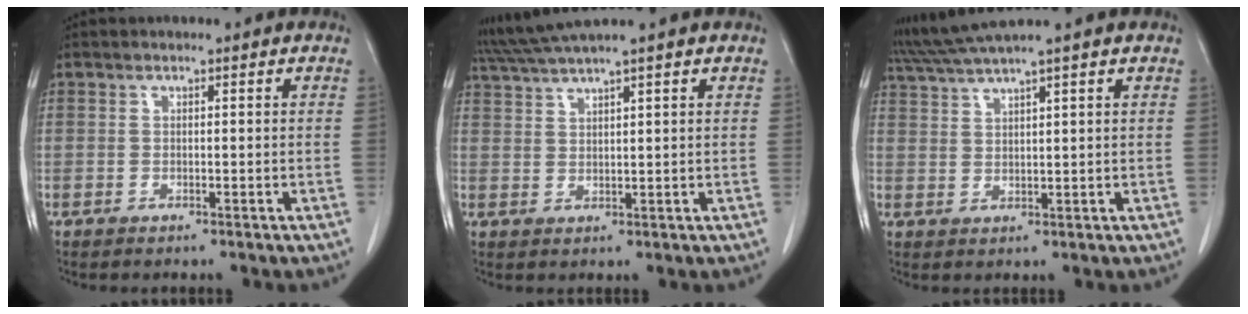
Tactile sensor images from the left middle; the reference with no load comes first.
{"total": 5.4, "force": [4.6, -1.3, 2.5], "torque": [-0.052, 0.015, 0.091]}
{"total": 5.6, "force": [4.8, -1.4, 2.5], "torque": [-0.055, 0.013, 0.096]}